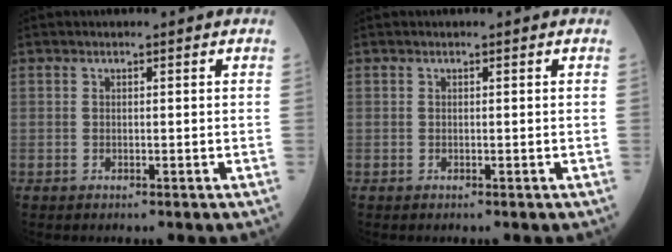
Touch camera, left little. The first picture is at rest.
{"total": 0.0}